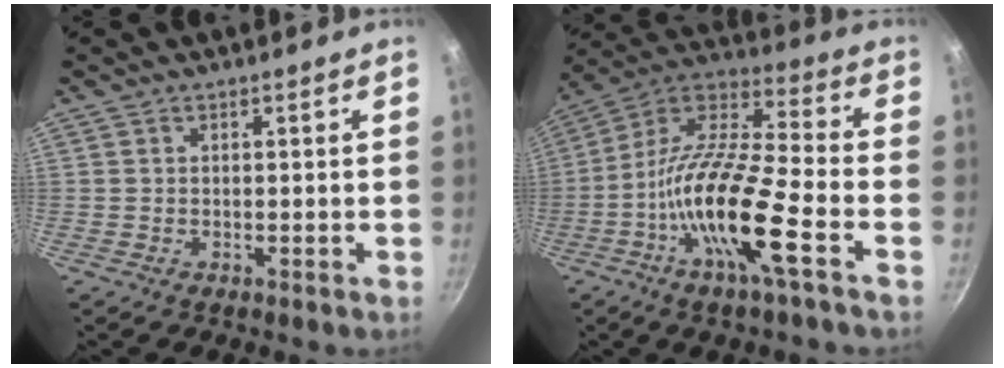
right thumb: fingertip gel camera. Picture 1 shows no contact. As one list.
[{"total": 18.6, "force": [-6.9, 3.8, 16.9], "torque": [-0.314, 0.042, -0.153]}]